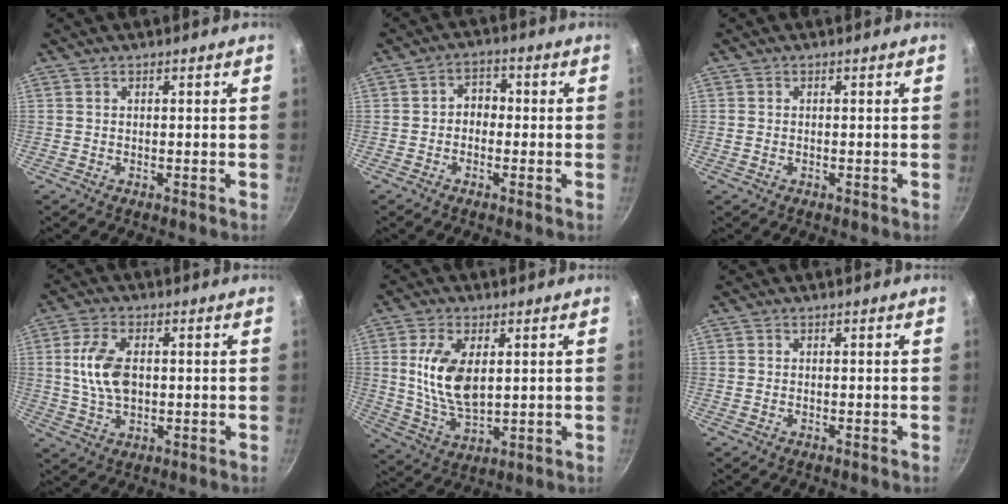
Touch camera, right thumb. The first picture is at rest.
{"total": 3.8, "force": [-0.7, 3.1, 2.2], "torque": [-0.010, 0.016, -0.020]}
{"total": 0.9, "force": [-0.2, 0.7, 0.4], "torque": [-0.007, 0.001, -0.003]}
{"total": 9.3, "force": [0.8, 5.4, 7.4], "torque": [-0.138, 0.005, 0.013]}
{"total": 11.8, "force": [2.1, 6.3, 9.8], "torque": [-0.183, -0.015, 0.047]}
{"total": 0.6, "force": [-0.1, 0.5, 0.3], "torque": [-0.005, 0.001, -0.002]}